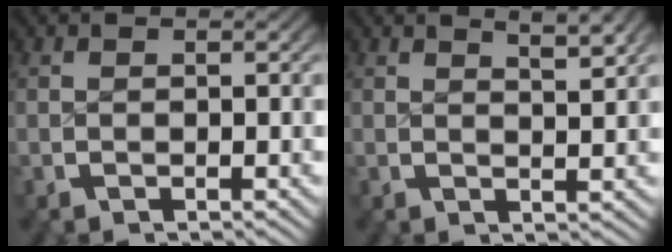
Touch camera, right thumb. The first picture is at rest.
{"total": 3.0, "force": [2.0, 0.5, 2.1], "torque": [-0.027, -0.001, 0.035]}